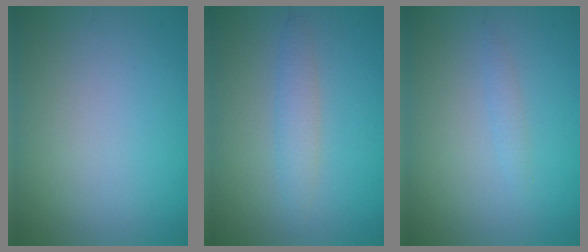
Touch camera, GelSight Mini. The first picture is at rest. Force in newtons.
{"total": 2.0, "press": 2.0, "slide": 0.1}
{"total": 0.9, "press": 0.9, "slide": 0.0}